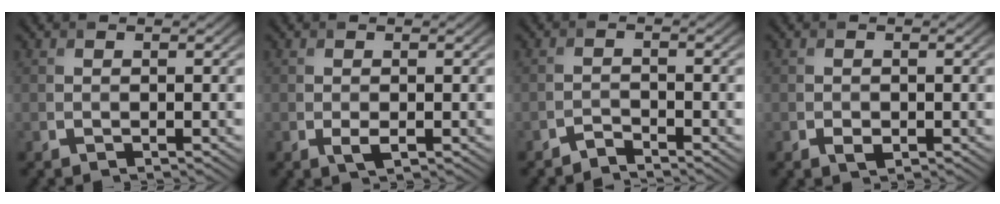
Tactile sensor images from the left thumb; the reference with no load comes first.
{"total": 1.5, "force": [-0.4, 0.7, 1.2], "torque": [-0.027, -0.007, -0.006]}
{"total": 1.6, "force": [-1.6, 0.2, 0.3], "torque": [-0.005, 0.002, -0.036]}
{"total": 1.2, "force": [-0.5, 0.8, 0.8], "torque": [-0.015, -0.004, -0.010]}